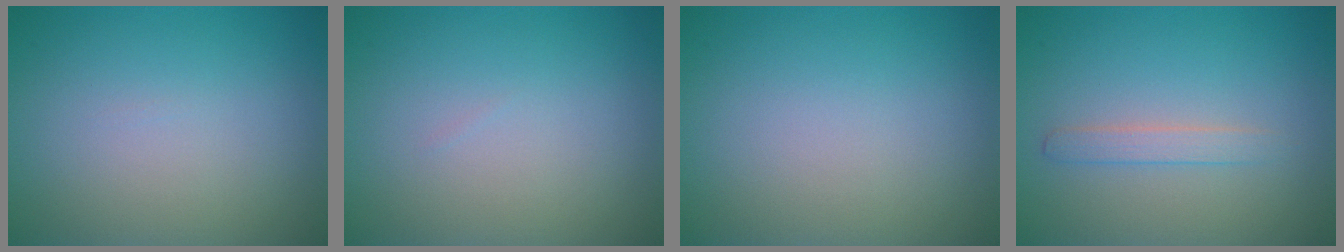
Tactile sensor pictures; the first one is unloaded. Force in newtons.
{"total": 0.0}
{"total": 0.0}
{"total": 1.4, "press": 1.4, "slide": 0.0}